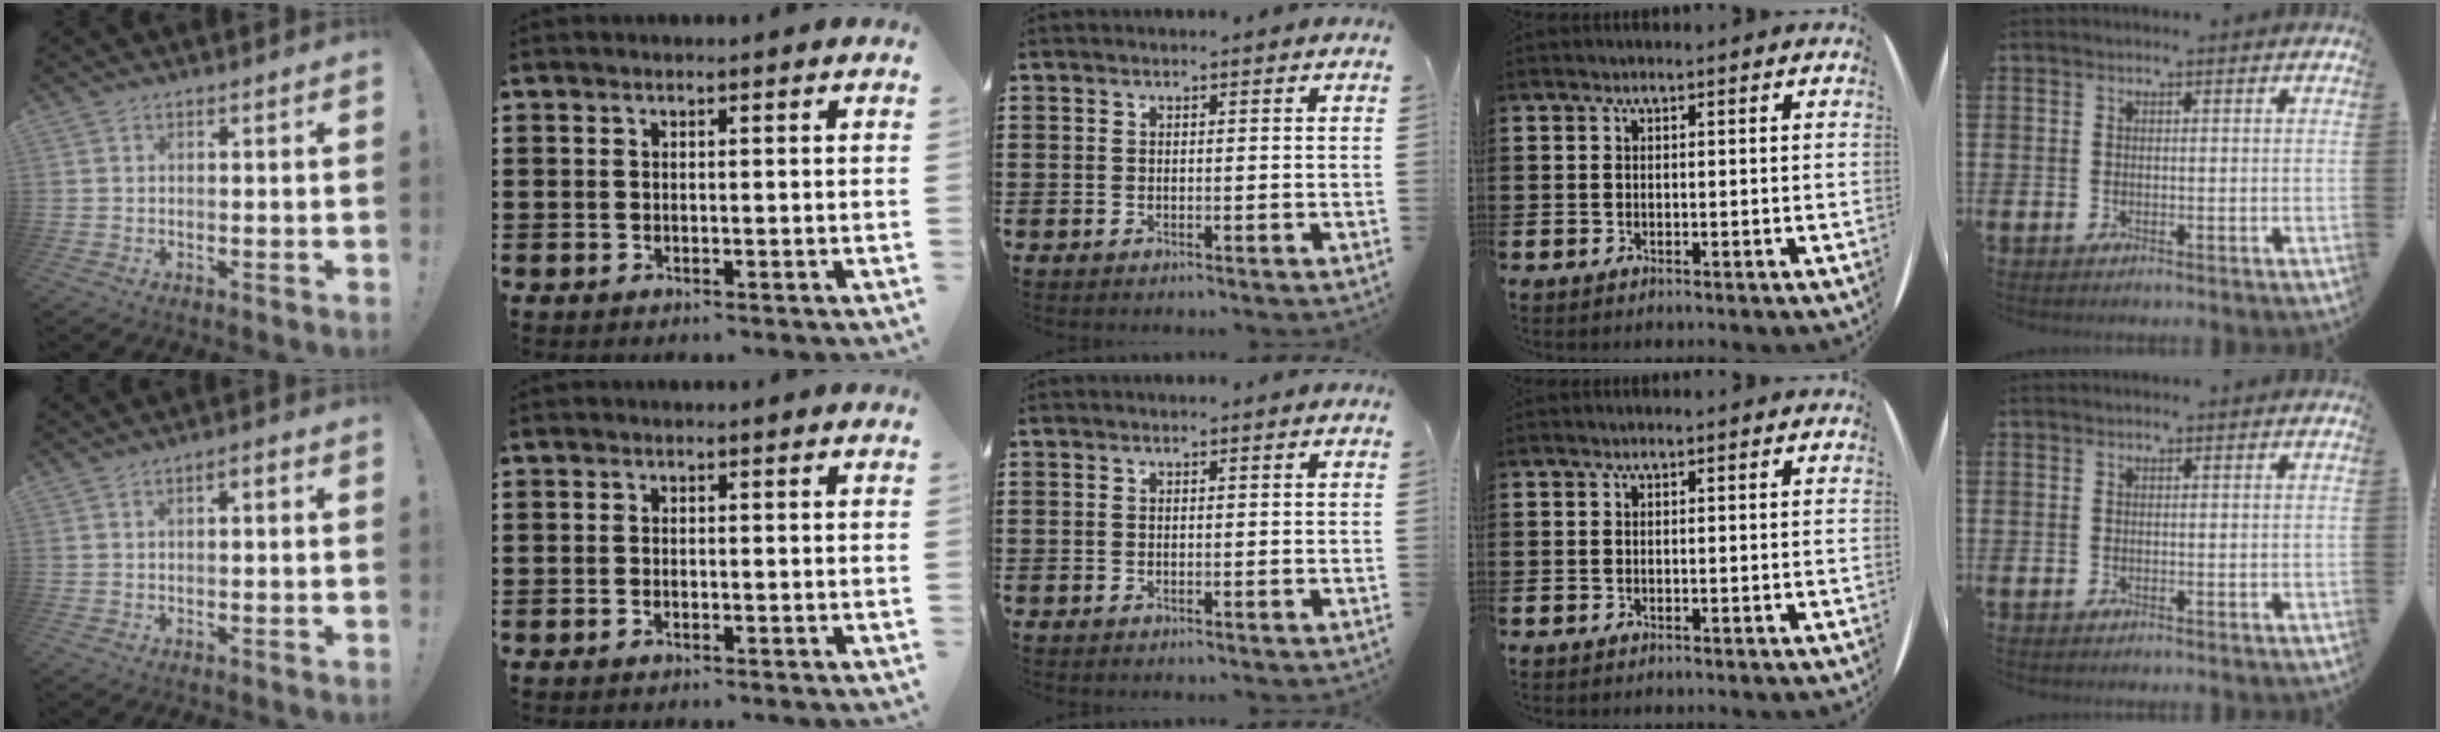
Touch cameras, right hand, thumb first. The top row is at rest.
{"thumb": {"total": 2.0, "force": [-1.3, 0.8, 1.2], "torque": [-0.025, 0.013, -0.023]}, "index": {"total": 0.6, "force": [-0.4, 0.2, 0.4], "torque": [-0.010, -0.004, -0.007]}}